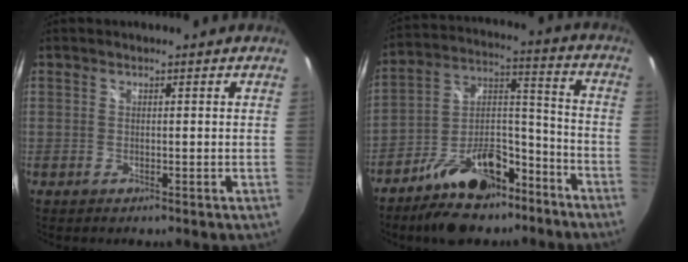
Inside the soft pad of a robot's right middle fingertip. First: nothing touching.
{"total": 16.5, "force": [-11.2, 8.2, 8.8], "torque": [-0.161, 0.040, -0.171]}